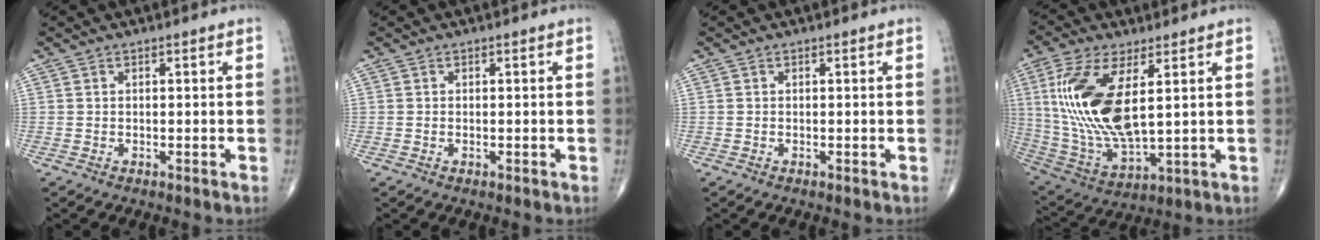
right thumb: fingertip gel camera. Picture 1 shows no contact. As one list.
[{"total": 0.0}, {"total": 0.0}, {"total": 18.7, "force": [4.1, 7.8, 16.5], "torque": [-0.353, -0.024, 0.089]}]